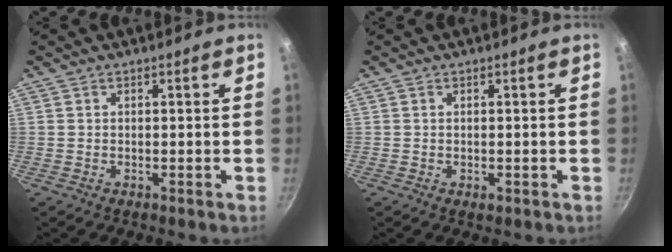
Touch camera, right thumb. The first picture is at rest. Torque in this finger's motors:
{"motor_torque": [-0.25, 0.08, -0.37, 0.07, 0.01]}